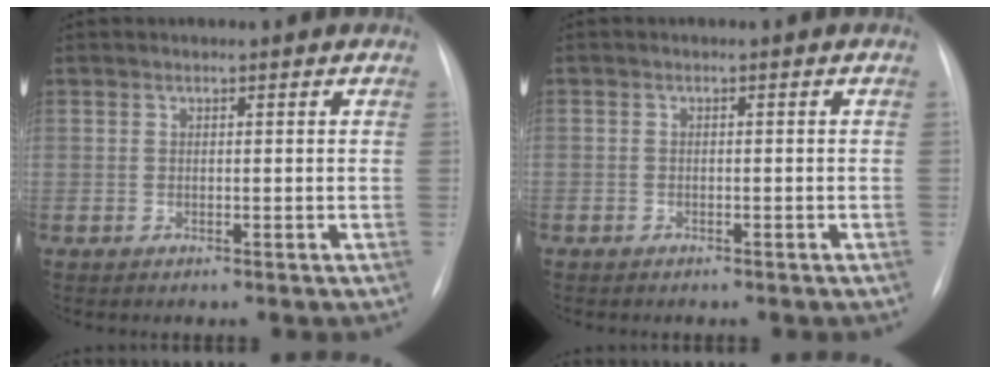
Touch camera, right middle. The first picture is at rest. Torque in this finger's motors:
{"motor_torque": [1.08, -1.06, 0.05, -0.21]}